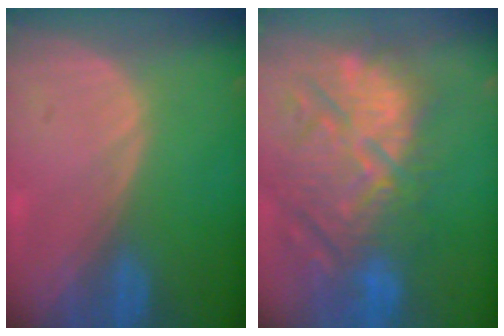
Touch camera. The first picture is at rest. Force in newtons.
{"total": 13.7, "press": 12.5, "slide": 5.5}